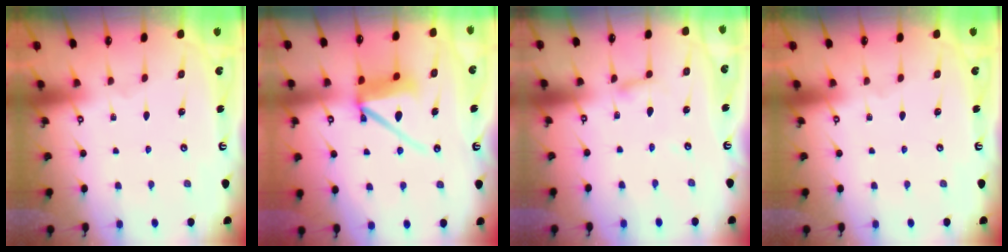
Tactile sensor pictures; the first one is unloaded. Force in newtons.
{"total": 10.6, "press": 10.5, "slide": 1.4}
{"total": 2.4, "press": 2.4, "slide": 0.1}
{"total": 0.0}